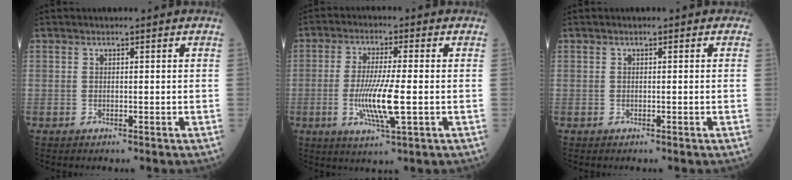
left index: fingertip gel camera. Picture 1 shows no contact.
{"total": 8.4, "force": [-1.6, 0.5, 8.2], "torque": [-0.165, -0.016, -0.031]}
{"total": 0.0}